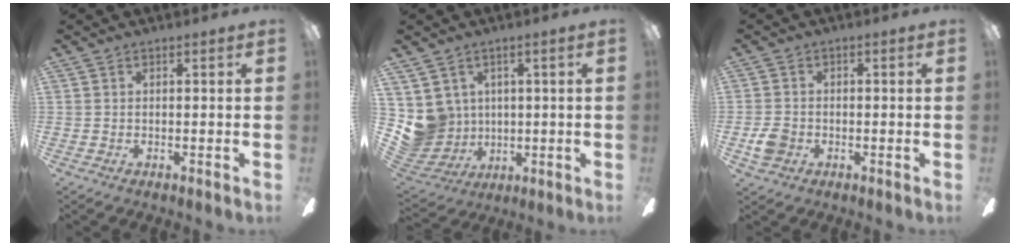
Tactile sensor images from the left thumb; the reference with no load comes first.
{"total": 8.1, "force": [1.5, 7.9, 1.0], "torque": [-0.068, -0.019, 0.037]}
{"total": 4.3, "force": [-1.4, 3.4, 2.2], "torque": [-0.040, 0.002, -0.027]}